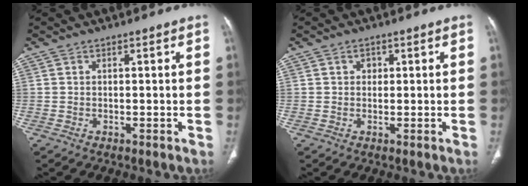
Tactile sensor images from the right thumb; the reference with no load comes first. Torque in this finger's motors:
{"motor_torque": [-0.43, 0.33, -0.27, 0.25, 0.04]}